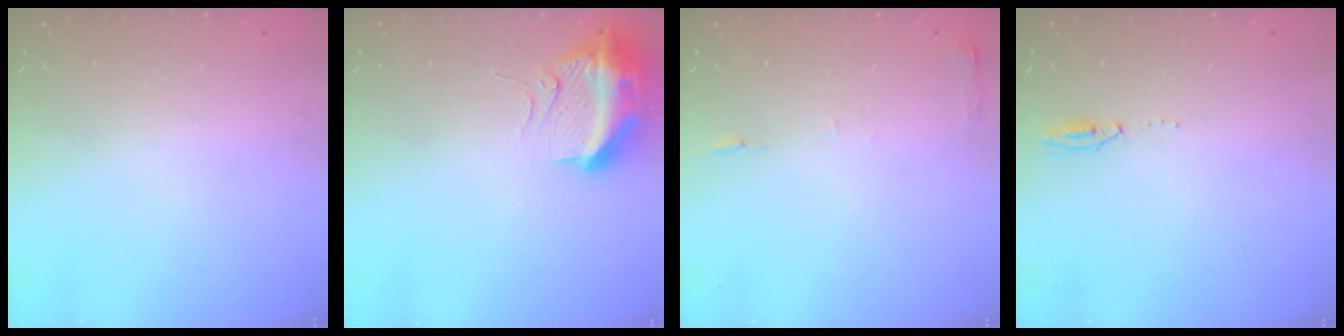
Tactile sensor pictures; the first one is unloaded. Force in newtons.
{"total": 12.1, "press": 12.1, "slide": 1.3}
{"total": 5.3, "press": 5.3, "slide": 0.6}
{"total": 15.0, "press": 4.8, "slide": 14.3}